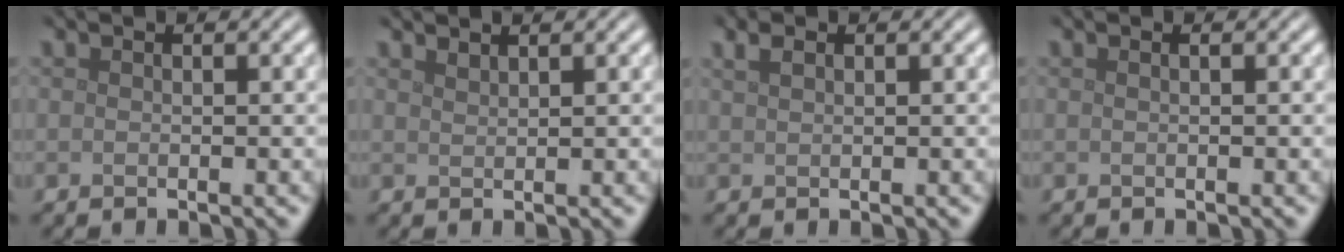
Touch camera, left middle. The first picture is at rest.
{"total": 0.9, "force": [0.9, 0.1, 0.3], "torque": [0.000, 0.000, 0.016]}
{"total": 1.2, "force": [0.8, 0.5, 0.7], "torque": [-0.017, 0.003, 0.018]}
{"total": 0.6, "force": [0.1, 0.3, 0.5], "torque": [-0.006, 0.002, -0.003]}